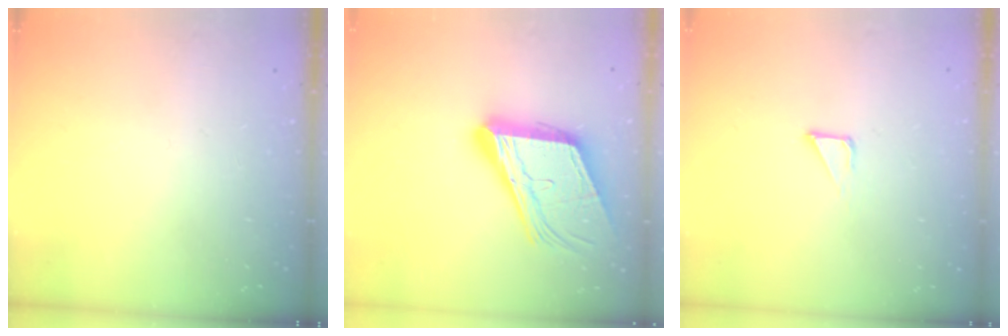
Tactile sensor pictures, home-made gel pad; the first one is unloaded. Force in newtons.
{"total": 20.7, "press": 20.5, "slide": 3.2}
{"total": 2.8, "press": 2.8, "slide": 0.1}